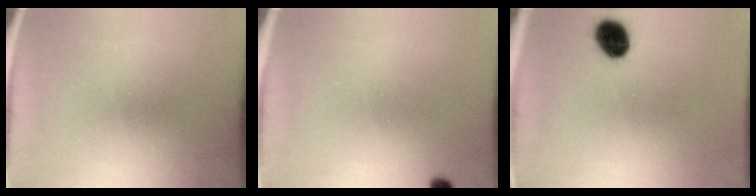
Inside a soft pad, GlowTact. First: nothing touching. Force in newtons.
{"total": 1.1}
{"total": 6.5}